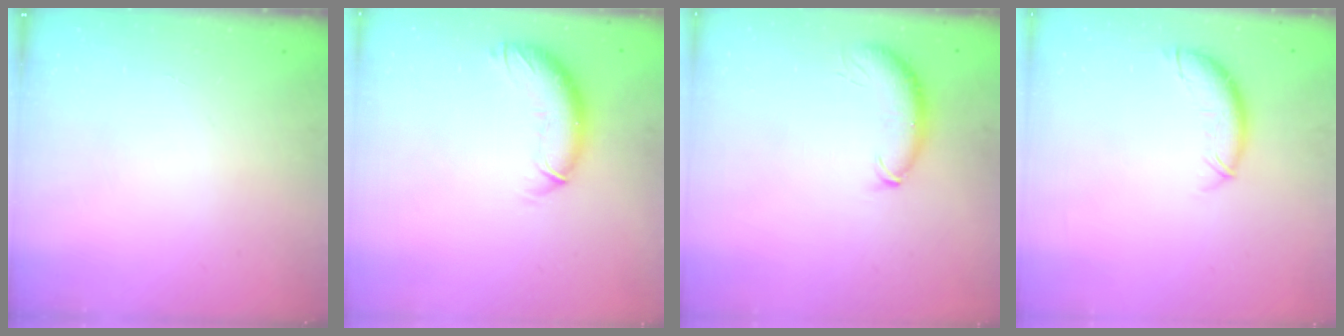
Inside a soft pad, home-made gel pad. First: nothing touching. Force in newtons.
{"total": 10.3, "press": 10.2, "slide": 1.4}
{"total": 8.7, "press": 8.6, "slide": 1.2}
{"total": 8.2, "press": 8.2, "slide": 0.7}